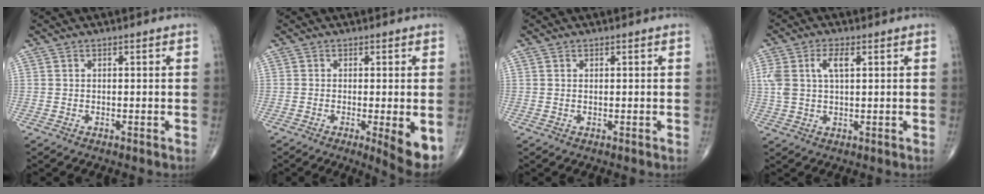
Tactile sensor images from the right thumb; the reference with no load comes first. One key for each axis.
{"total": 6.3, "fx": -1.8, "fy": 1.1, "fz": 6.0, "tx": -0.084, "ty": -0.017, "tz": -0.027}
{"total": 0.0}
{"total": 6.3, "fx": 1.9, "fy": 2.9, "fz": 5.2, "tx": -0.127, "ty": 0.013, "tz": 0.040}